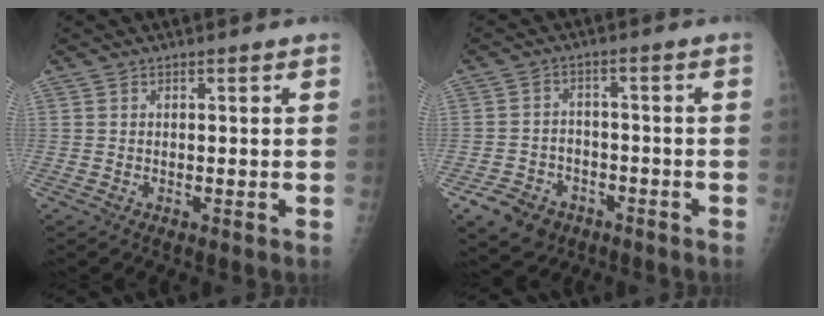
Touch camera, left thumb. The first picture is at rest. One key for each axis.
{"total": 8.0, "fx": -4.5, "fy": 6.0, "fz": 2.7, "tx": -0.037, "ty": 0.028, "tz": -0.069}